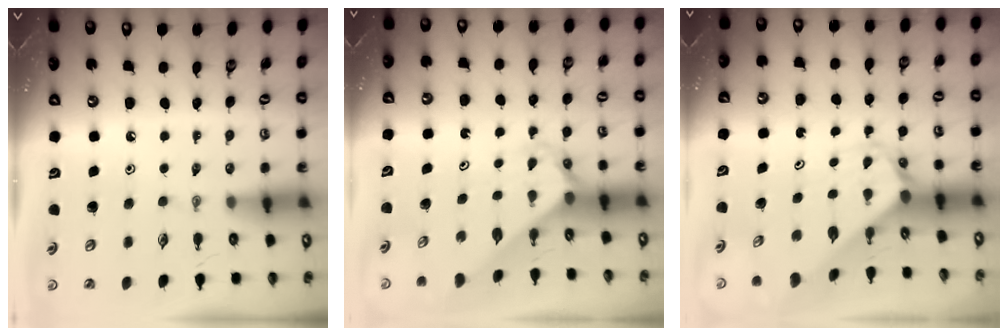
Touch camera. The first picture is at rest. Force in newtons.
{"total": 2.6, "press": 2.6, "slide": 0.2}
{"total": 2.3, "press": 2.3, "slide": 0.2}